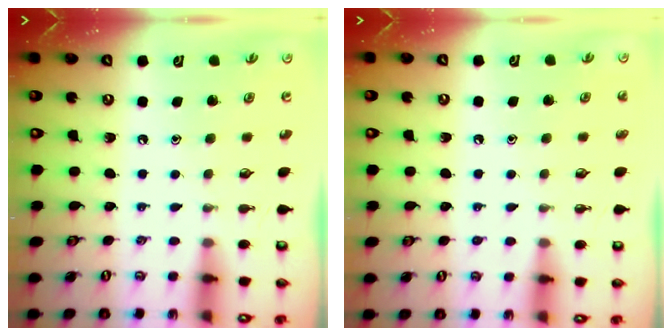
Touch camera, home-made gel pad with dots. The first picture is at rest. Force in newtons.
{"total": 1.1, "press": 1.1, "slide": 0.3}